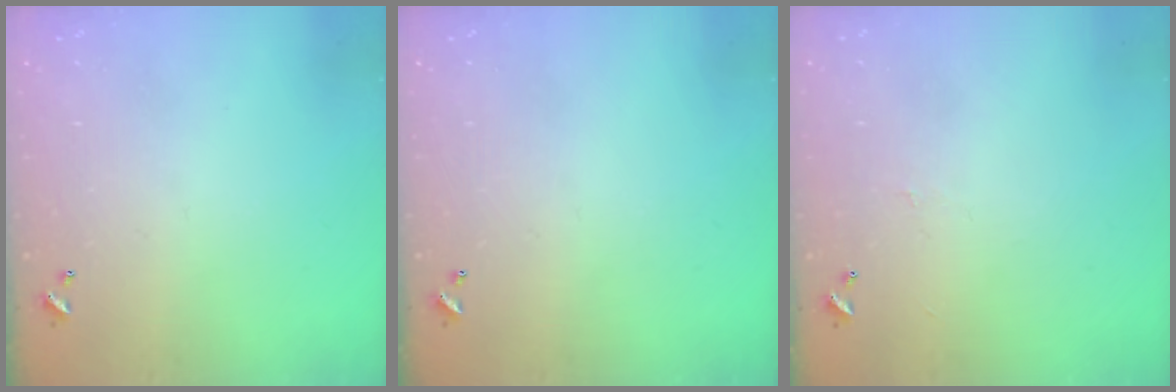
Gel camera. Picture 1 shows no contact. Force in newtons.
{"total": 0.0}
{"total": 0.8, "press": 0.7, "slide": 0.5}